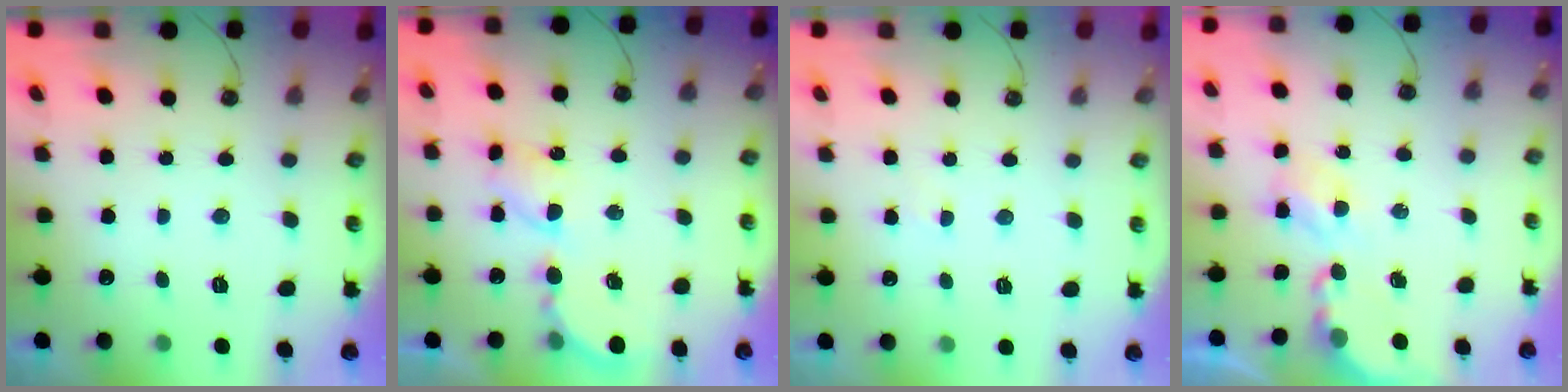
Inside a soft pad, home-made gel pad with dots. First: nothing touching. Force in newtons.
{"total": 6.3, "press": 6.3, "slide": 0.6}
{"total": 1.9, "press": 1.9, "slide": 0.3}
{"total": 4.0, "press": 4.0, "slide": 0.1}